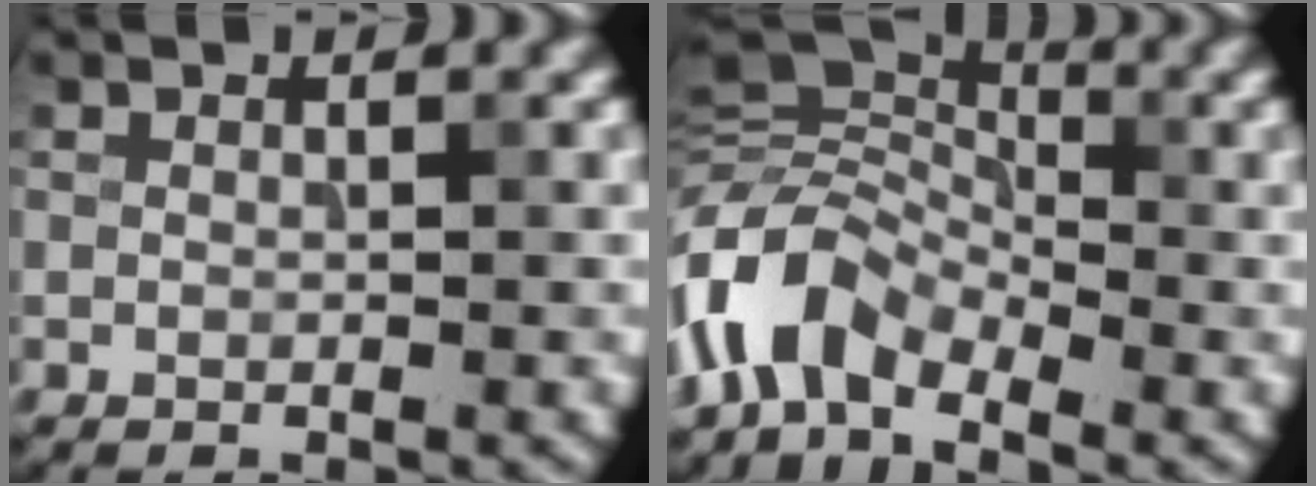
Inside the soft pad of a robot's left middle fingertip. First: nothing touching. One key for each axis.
{"total": 6.3, "fx": -3.3, "fy": 3.6, "fz": 3.9, "tx": -0.071, "ty": 0.007, "tz": -0.081}